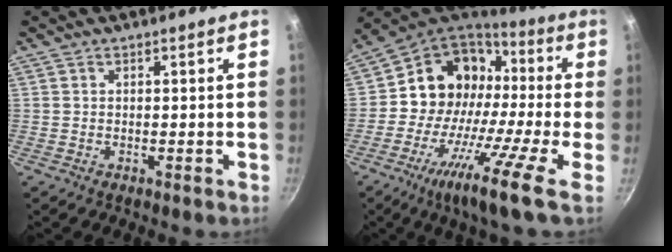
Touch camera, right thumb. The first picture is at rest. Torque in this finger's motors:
{"motor_torque": [2.11, 2.12, 0.59, -0.56, 0.29]}